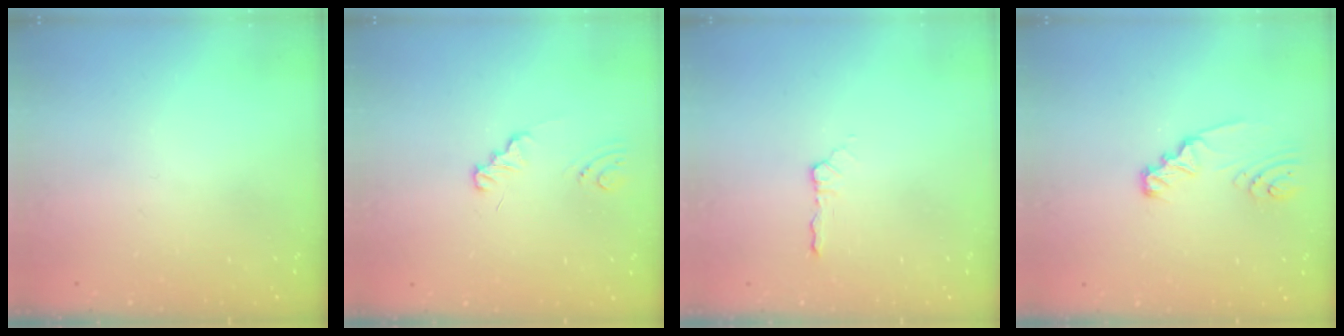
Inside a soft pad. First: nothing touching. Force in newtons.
{"total": 1.1, "press": 1.1, "slide": 0.1}
{"total": 4.6, "press": 4.5, "slide": 0.8}
{"total": 3.1, "press": 3.1, "slide": 0.3}